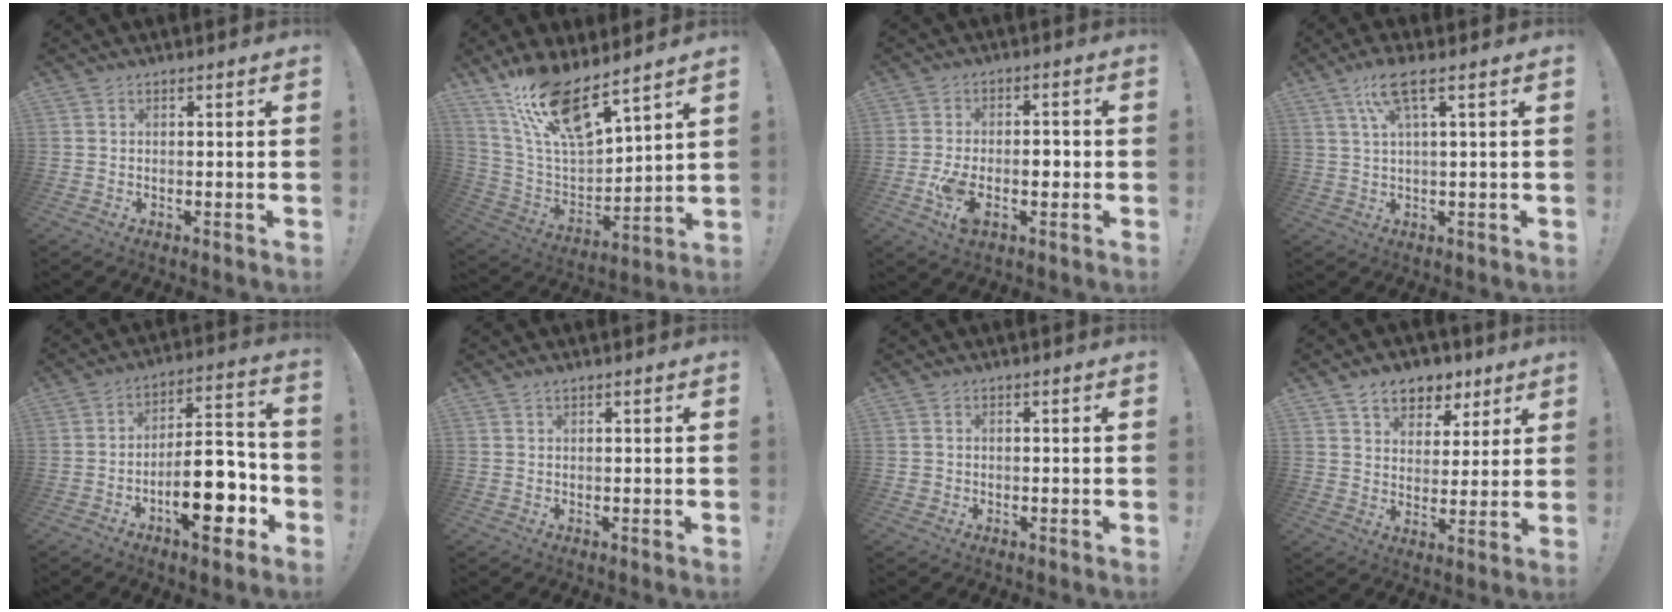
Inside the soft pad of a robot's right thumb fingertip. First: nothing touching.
{"total": 16.8, "force": [12.6, 5.0, 10.0], "torque": [-0.200, -0.086, 0.227]}
{"total": 8.6, "force": [-2.3, 5.1, 6.5], "torque": [-0.132, 0.005, -0.042]}
{"total": 7.7, "force": [3.3, 1.4, 6.8], "torque": [-0.131, 0.001, 0.058]}
{"total": 17.7, "force": [-7.1, 7.1, 14.6], "torque": [-0.207, 0.047, -0.111]}
{"total": 0.6, "force": [0.4, 0.2, 0.4], "torque": [-0.006, 0.000, 0.008]}
{"total": 1.2, "force": [-0.1, 1.2, 0.1], "torque": [-0.010, 0.006, -0.001]}
{"total": 9.0, "force": [5.9, 6.1, 3.1], "torque": [-0.043, -0.037, 0.112]}